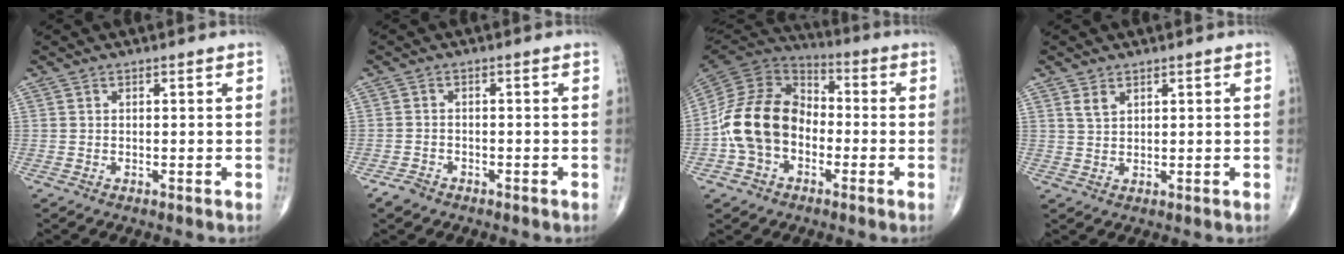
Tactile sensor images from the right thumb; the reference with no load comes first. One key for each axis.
{"total": 2.4, "fx": -1.8, "fy": 1.5, "fz": 0.7, "tx": -0.018, "ty": 0.006, "tz": -0.029}
{"total": 16.5, "fx": -3.3, "fy": 12.2, "fz": 10.6, "tx": -0.186, "ty": 0.047, "tz": -0.071}
{"total": 2.2, "fx": 1.4, "fy": 1.3, "fz": 1.3, "tx": -0.022, "ty": -0.004, "tz": 0.033}